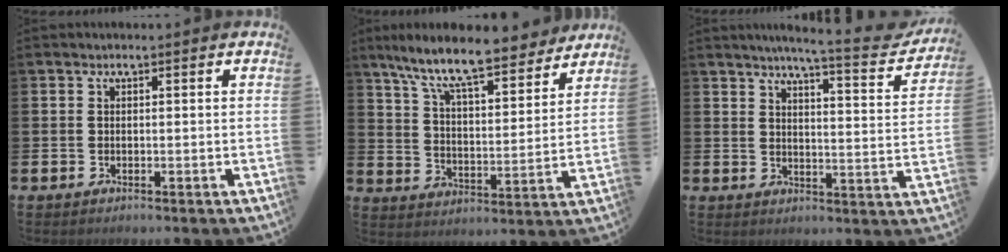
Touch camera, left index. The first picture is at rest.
{"total": 11.2, "force": [9.9, 1.8, 5.0], "torque": [-0.122, -0.063, 0.169]}
{"total": 6.0, "force": [5.4, -0.1, 2.6], "torque": [-0.052, -0.045, 0.083]}